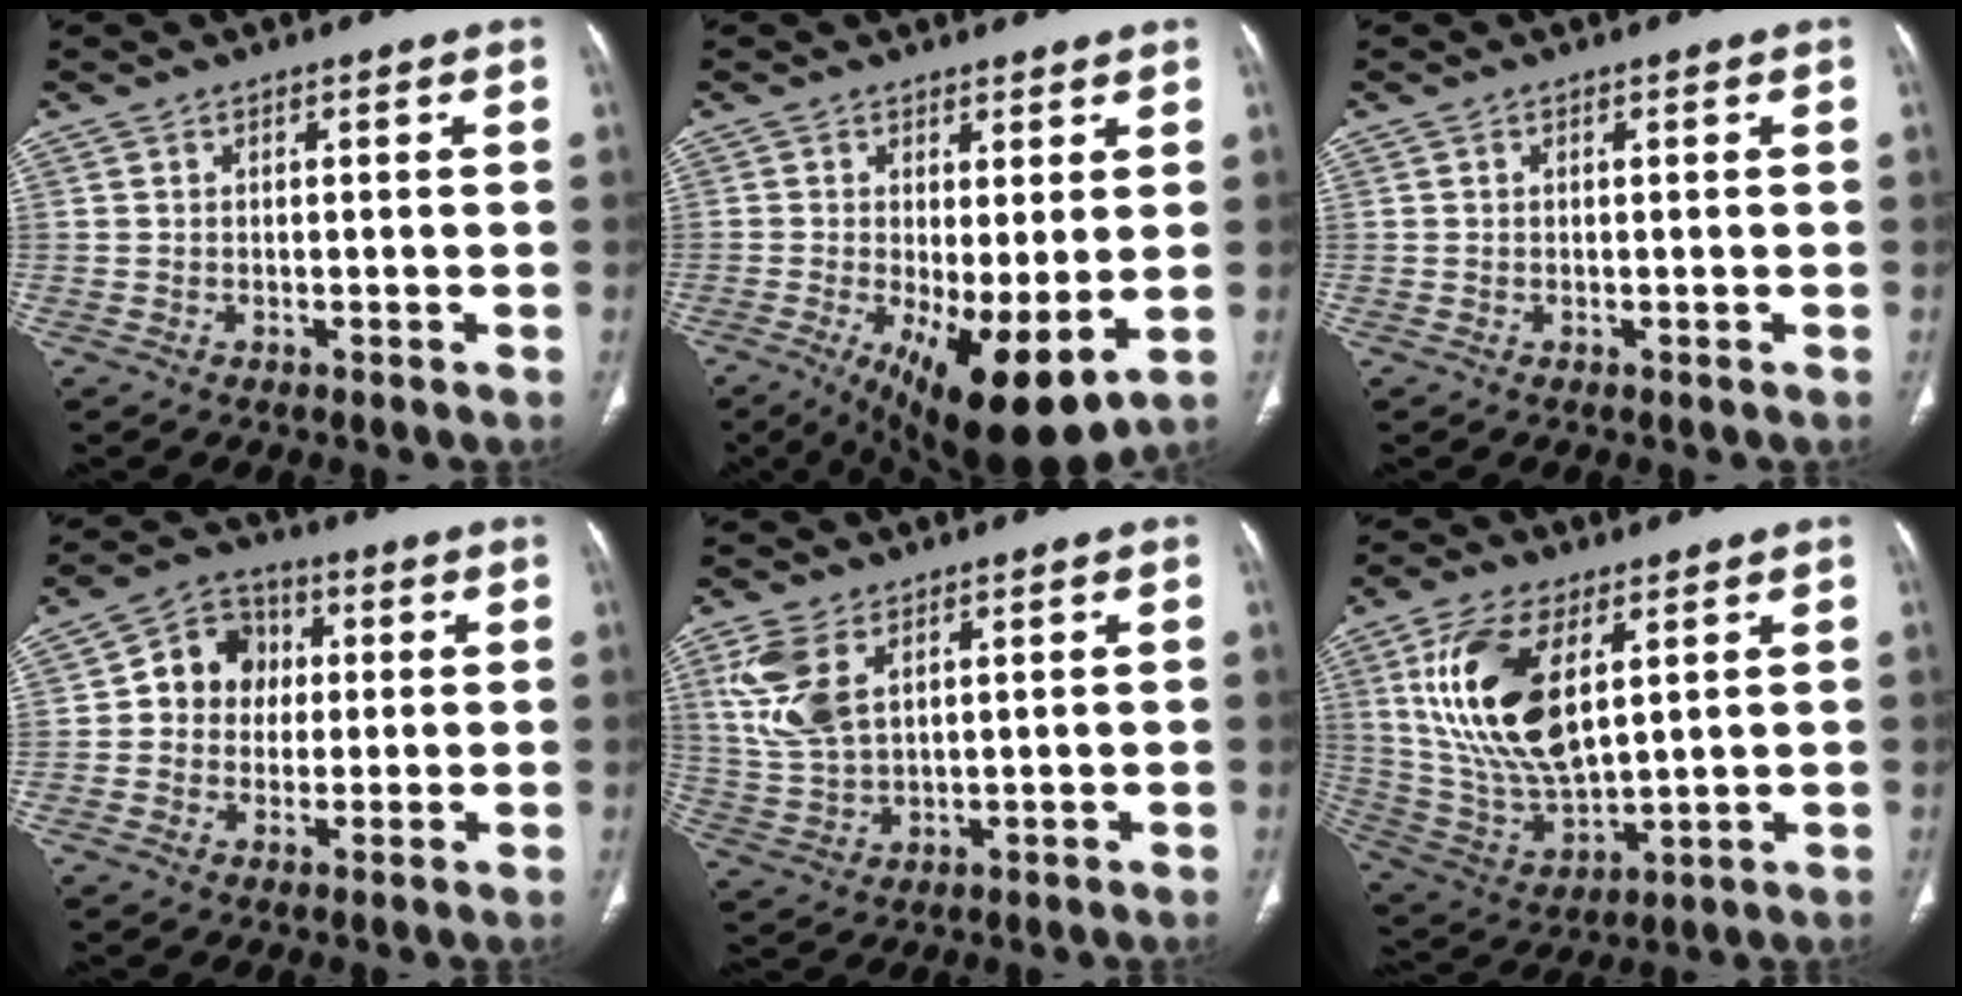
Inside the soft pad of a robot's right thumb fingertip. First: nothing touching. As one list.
[{"total": 12.8, "force": [-2.5, 4.2, 11.8], "torque": [-0.192, -0.025, -0.022]}, {"total": 0.0}, {"total": 9.2, "force": [0.9, 8.2, 4.2], "torque": [-0.030, 0.015, 0.002]}, {"total": 9.3, "force": [3.9, 5.1, 6.8], "torque": [-0.152, -0.006, 0.087]}, {"total": 19.1, "force": [6.1, 9.3, 15.5], "torque": [-0.299, -0.024, 0.126]}]